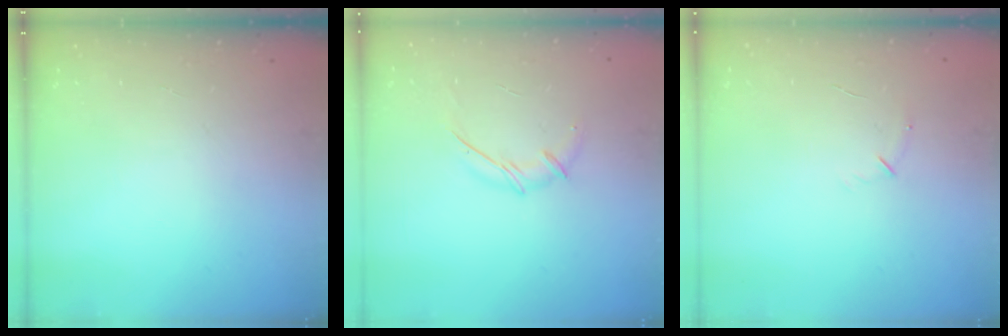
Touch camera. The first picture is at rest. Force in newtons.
{"total": 5.9, "press": 5.7, "slide": 1.3}
{"total": 4.3, "press": 4.1, "slide": 1.1}